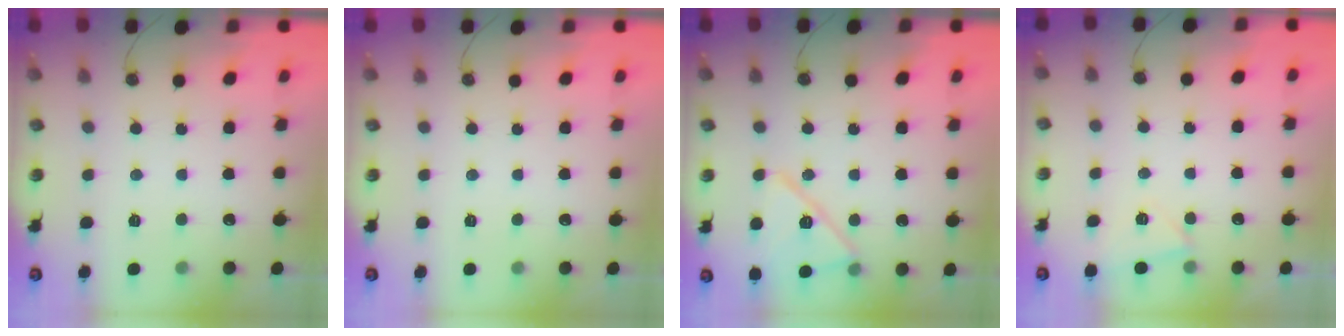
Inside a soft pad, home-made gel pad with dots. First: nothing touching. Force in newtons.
{"total": 0.0}
{"total": 13.9, "press": 13.6, "slide": 2.6}
{"total": 3.3, "press": 3.2, "slide": 1.0}